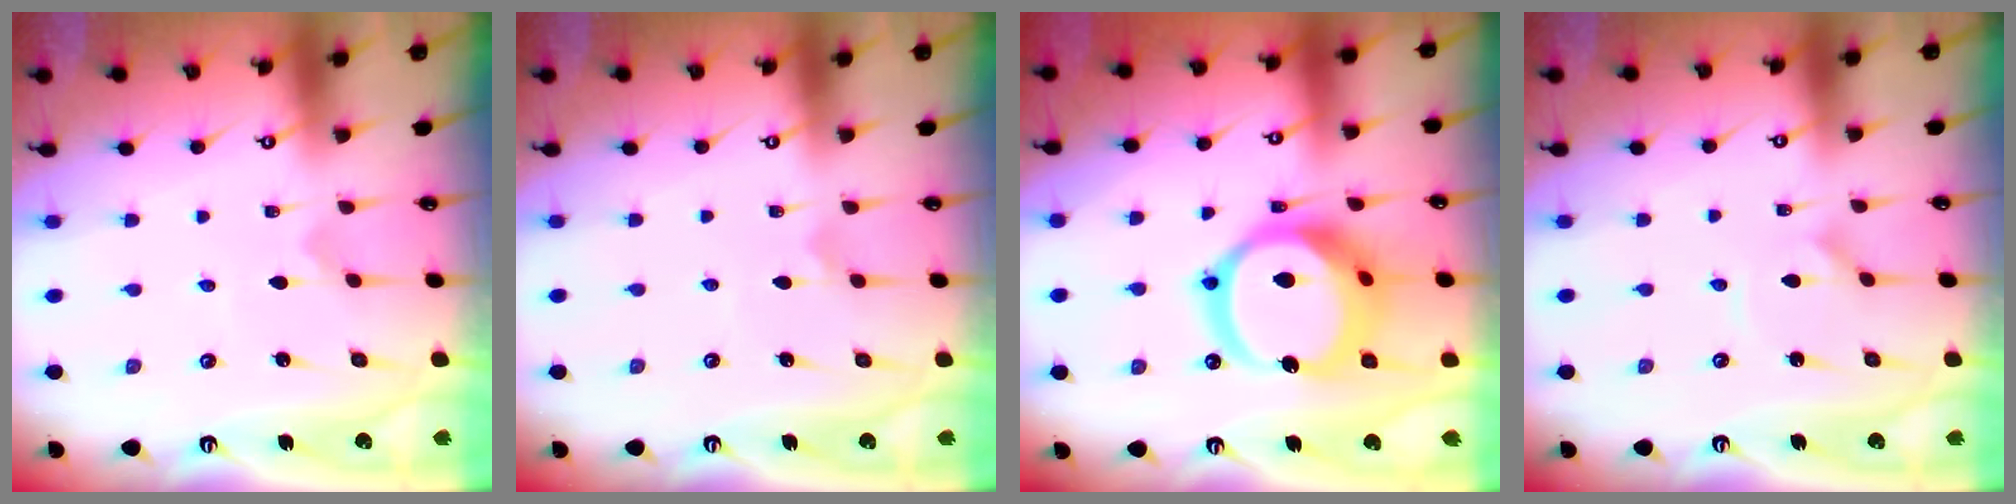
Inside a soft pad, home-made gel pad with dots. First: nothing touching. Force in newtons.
{"total": 2.3, "press": 2.3, "slide": 0.0}
{"total": 19.8, "press": 19.6, "slide": 2.4}
{"total": 0.8, "press": 0.8, "slide": 0.2}